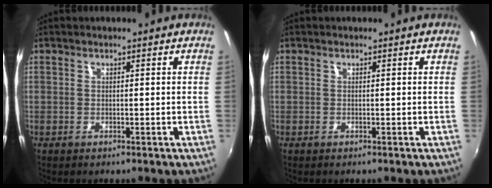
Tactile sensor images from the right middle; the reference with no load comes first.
{"total": 0.0}